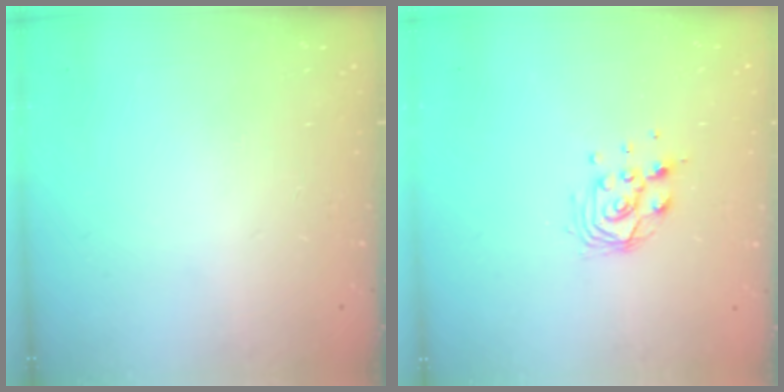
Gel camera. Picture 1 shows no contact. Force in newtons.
{"total": 9.4, "press": 9.2, "slide": 1.9}